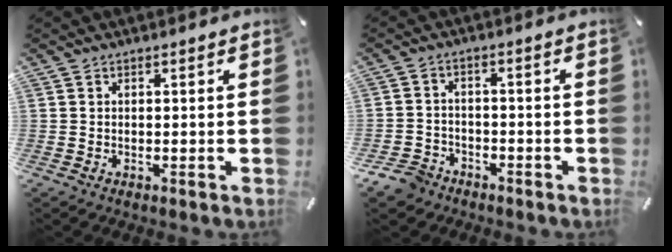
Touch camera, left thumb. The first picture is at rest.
{"total": 5.7, "force": [-4.2, 3.6, 1.5], "torque": [-0.044, 0.020, -0.086]}